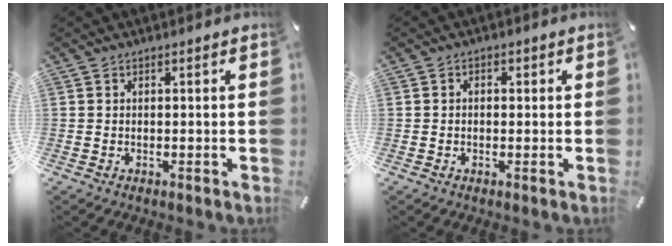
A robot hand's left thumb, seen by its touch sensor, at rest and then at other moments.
{"total": 1.7, "force": [-0.2, 1.4, 0.9], "torque": [-0.010, 0.004, -0.007]}